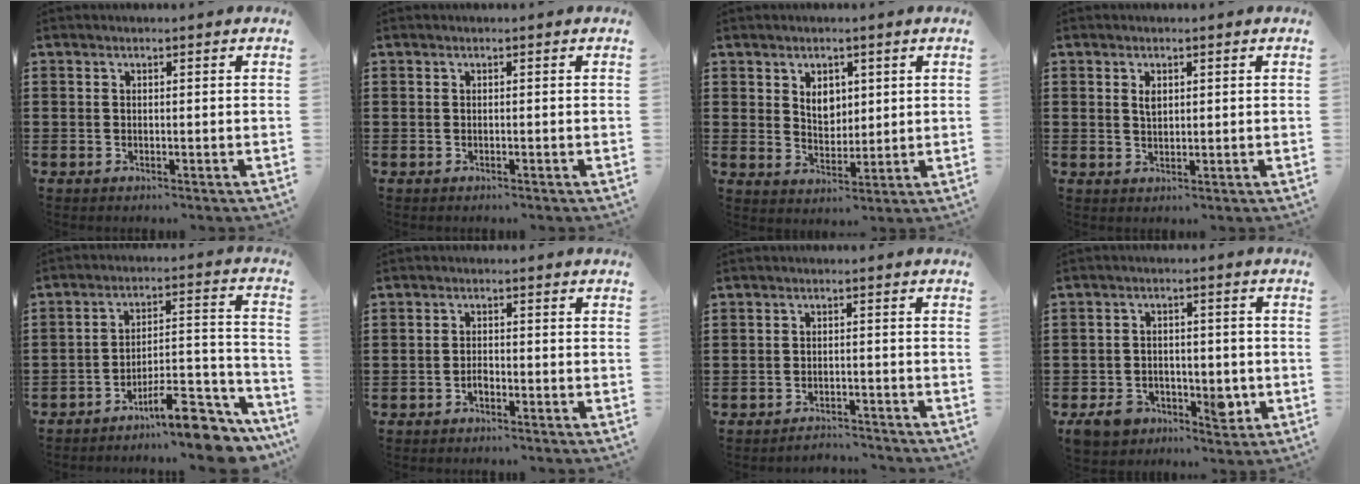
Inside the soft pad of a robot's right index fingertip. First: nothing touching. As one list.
[{"total": 0.0}, {"total": 4.0, "force": [1.7, 2.8, 2.2], "torque": [-0.045, 0.007, 0.028]}, {"total": 1.6, "force": [0.7, 0.9, 1.2], "torque": [-0.027, 0.004, 0.012]}, {"total": 10.5, "force": [-8.5, 1.9, 5.9], "torque": [-0.080, 0.026, -0.155]}, {"total": 1.5, "force": [-0.9, 0.7, 0.9], "torque": [-0.020, -0.001, -0.017]}, {"total": 2.5, "force": [-2.4, 0.1, -0.2], "torque": [-0.004, 0.001, -0.054]}, {"total": 6.8, "force": [-2.9, 4.5, 4.2], "torque": [-0.074, 0.013, -0.053]}]